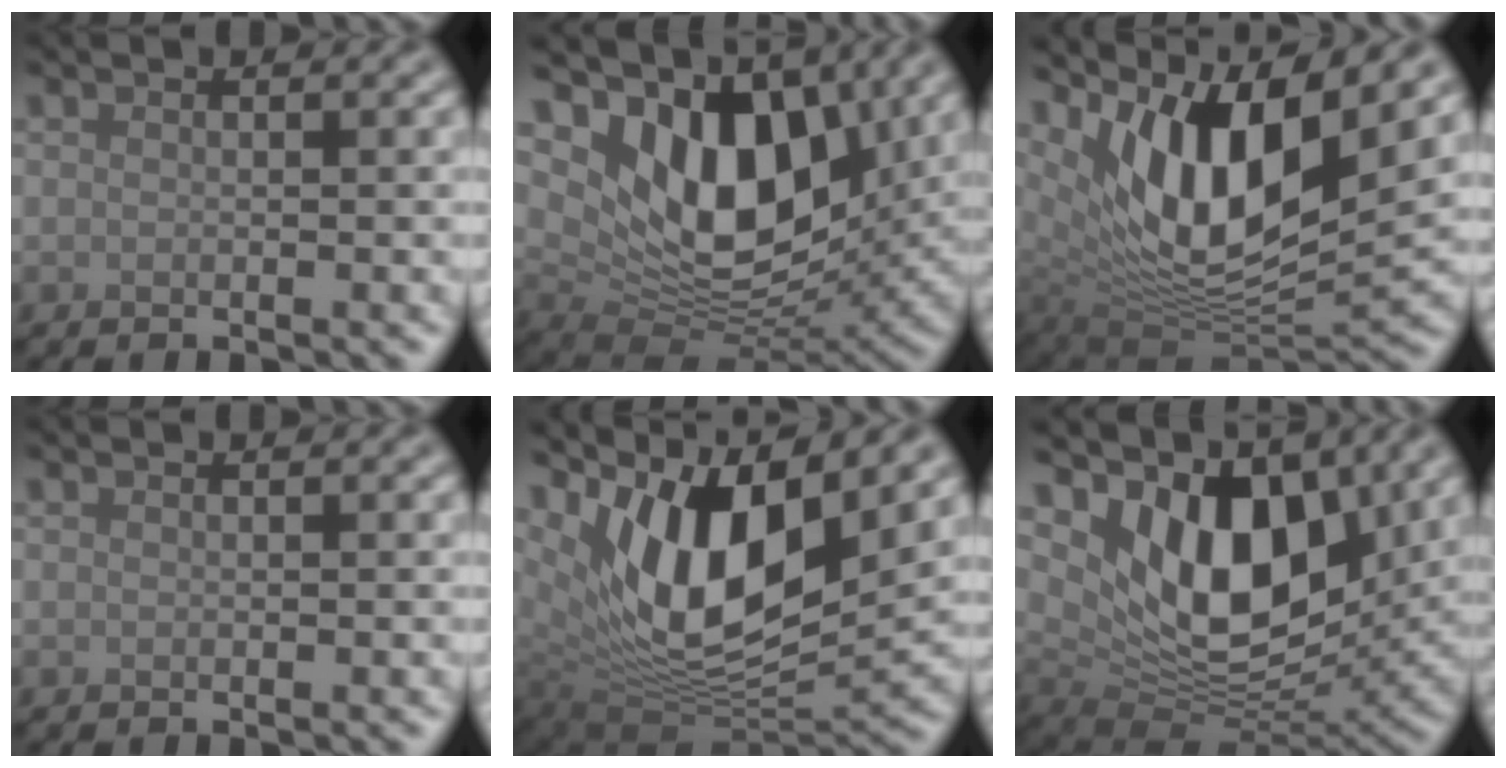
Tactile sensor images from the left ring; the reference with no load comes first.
{"total": 10.9, "force": [4.0, 6.4, 7.9], "torque": [-0.130, -0.019, 0.070]}
{"total": 12.1, "force": [5.5, 4.8, 9.6], "torque": [-0.165, -0.009, 0.108]}
{"total": 0.0}
{"total": 13.1, "force": [5.4, 5.9, 10.3], "torque": [-0.176, -0.002, 0.101]}
{"total": 9.9, "force": [3.7, 5.5, 7.4], "torque": [-0.123, -0.020, 0.060]}